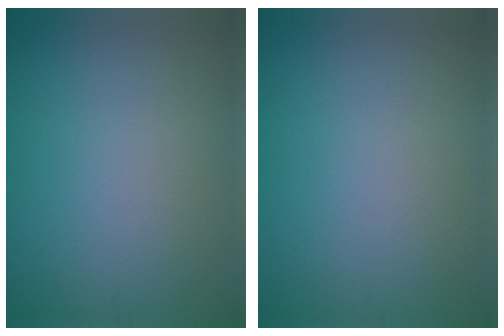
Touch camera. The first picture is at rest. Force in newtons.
{"total": 0.0}